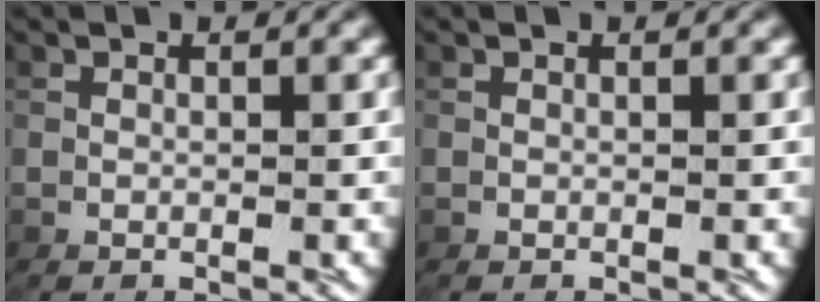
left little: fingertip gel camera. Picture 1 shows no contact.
{"total": 0.0}